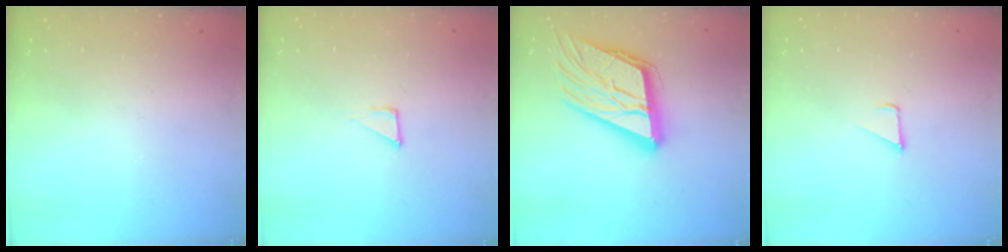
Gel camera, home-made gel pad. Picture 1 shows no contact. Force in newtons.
{"total": 2.3, "press": 2.3, "slide": 0.1}
{"total": 19.2, "press": 19.0, "slide": 2.8}
{"total": 2.4, "press": 2.4, "slide": 0.2}